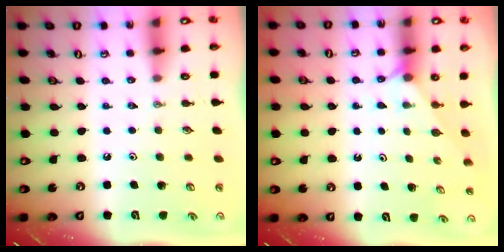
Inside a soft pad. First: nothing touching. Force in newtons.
{"total": 1.5, "press": 1.4, "slide": 0.2}